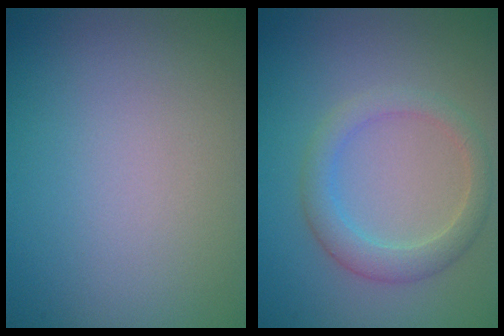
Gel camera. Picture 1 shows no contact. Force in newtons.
{"total": 3.1, "press": 3.1, "slide": 0.2}